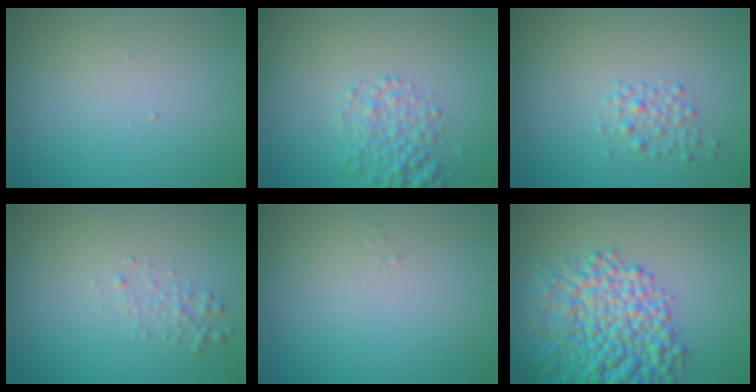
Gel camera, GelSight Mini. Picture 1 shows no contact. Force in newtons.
{"total": 2.9, "press": 2.9, "slide": 0.2}
{"total": 1.7, "press": 1.7, "slide": 0.1}
{"total": 1.3, "press": 1.3, "slide": 0.0}
{"total": 0.0}
{"total": 11.5, "press": 11.5, "slide": 0.5}